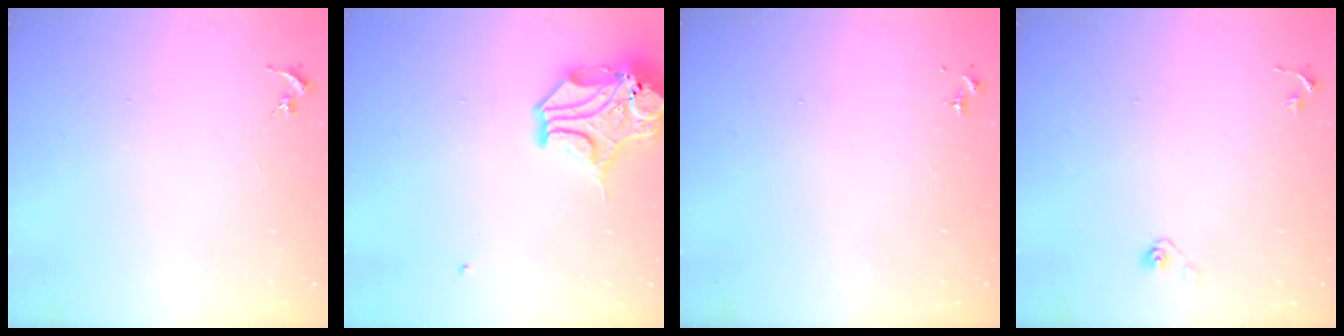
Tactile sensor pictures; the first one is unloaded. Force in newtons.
{"total": 14.3, "press": 14.1, "slide": 2.1}
{"total": 0.0}
{"total": 3.5, "press": 3.2, "slide": 1.5}